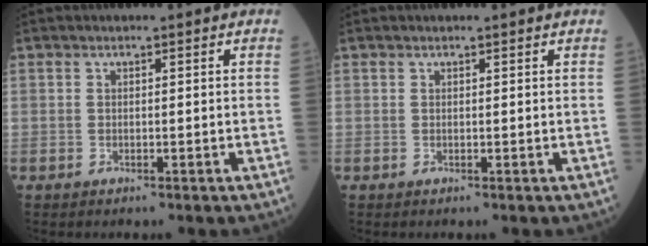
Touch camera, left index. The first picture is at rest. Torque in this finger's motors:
{"motor_torque": [-0.07, 0.13, -0.07, -0.01]}